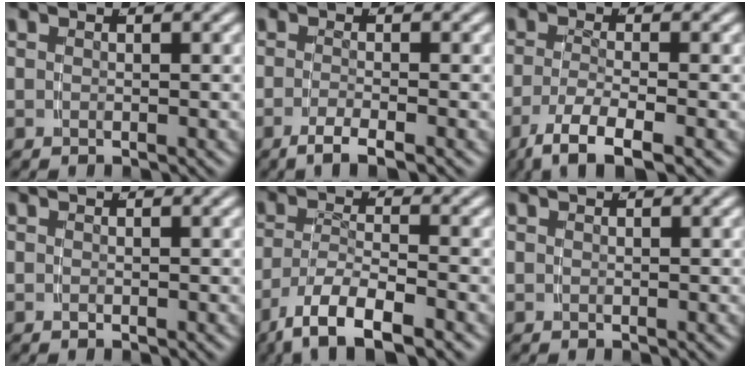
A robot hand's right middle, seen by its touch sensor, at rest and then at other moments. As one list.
[{"total": 3.2, "force": [-2.5, 0.1, 1.9], "torque": [-0.035, -0.007, -0.038]}, {"total": 6.2, "force": [-4.5, 1.6, 4.0], "torque": [-0.078, -0.033, -0.052]}, {"total": 0.0}, {"total": 6.9, "force": [-4.5, 2.6, 4.6], "torque": [-0.090, -0.030, -0.055]}, {"total": 0.0}]